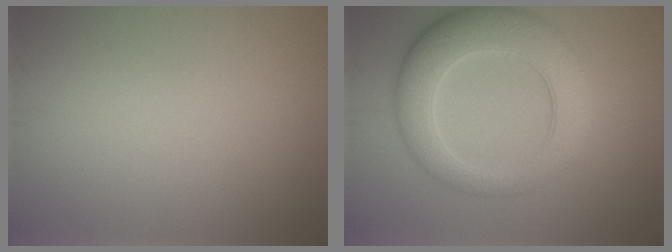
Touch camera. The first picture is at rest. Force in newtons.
{"total": 7.4, "press": 7.4, "slide": 0.1}